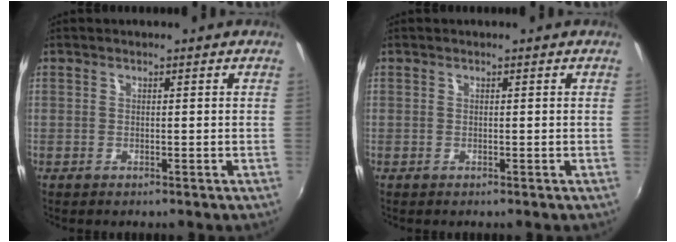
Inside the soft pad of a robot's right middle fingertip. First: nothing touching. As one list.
[{"total": 0.0}]